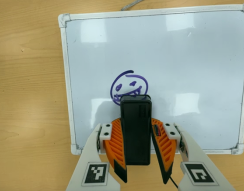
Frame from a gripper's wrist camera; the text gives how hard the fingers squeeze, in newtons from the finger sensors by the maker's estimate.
{"total": 9.3, "left": 7.7, "right": 10.9}